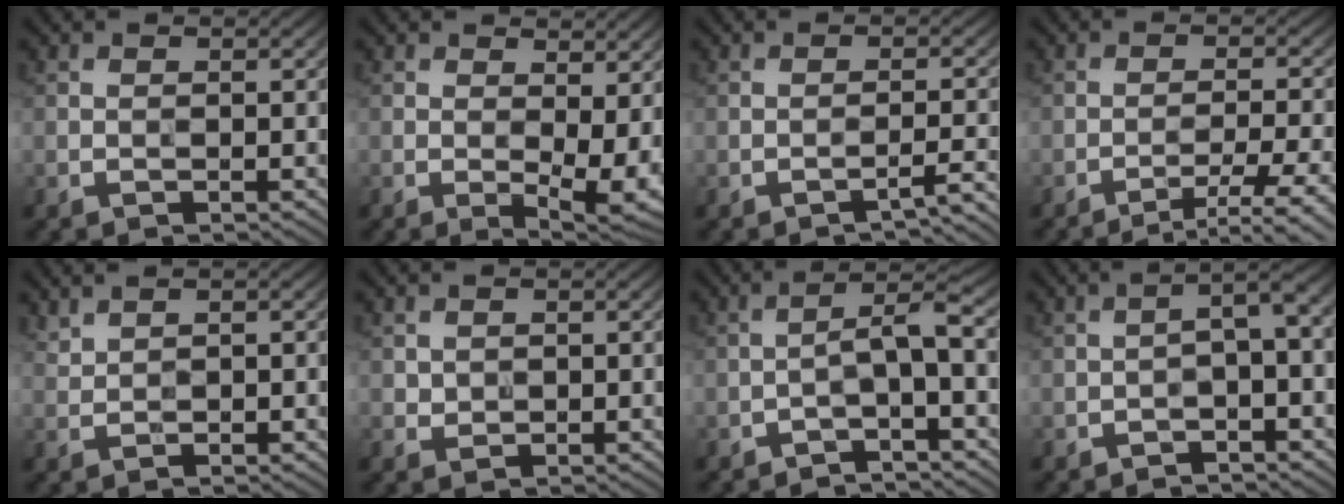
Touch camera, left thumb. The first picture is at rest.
{"total": 6.3, "force": [0.6, 2.5, 5.8], "torque": [-0.089, -0.006, 0.014]}
{"total": 2.3, "force": [-2.0, -0.2, 1.2], "torque": [-0.017, 0.017, -0.035]}
{"total": 5.8, "force": [-3.8, 0.7, 4.4], "torque": [-0.077, 0.014, -0.056]}
{"total": 1.6, "force": [1.3, 0.4, 0.9], "torque": [-0.025, 0.009, 0.028]}
{"total": 1.2, "force": [0.6, 1.0, 0.3], "torque": [-0.012, 0.000, 0.011]}
{"total": 3.4, "force": [-1.5, 0.3, 3.0], "torque": [-0.053, 0.019, -0.036]}
{"total": 3.4, "force": [-1.0, 0.6, 3.2], "torque": [-0.051, 0.015, -0.024]}